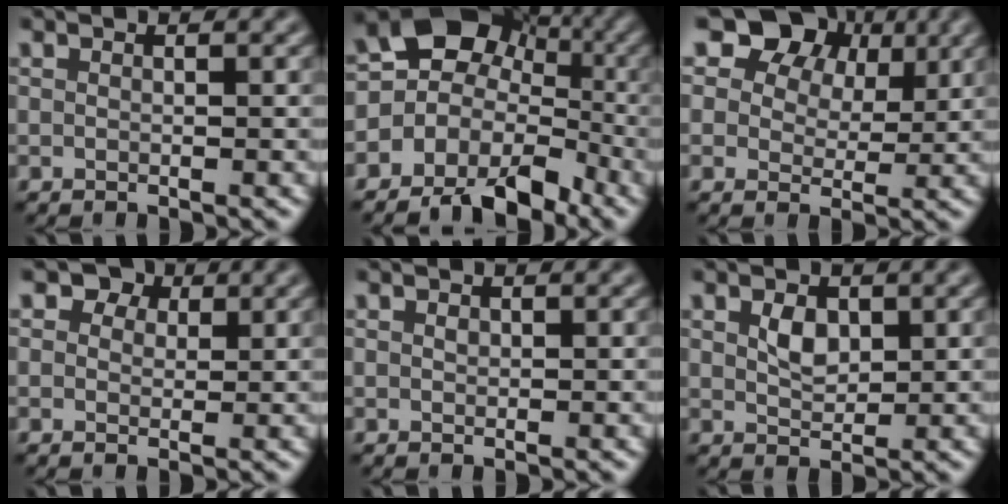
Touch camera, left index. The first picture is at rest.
{"total": 8.9, "force": [-2.1, 6.9, 5.2], "torque": [-0.035, 0.014, -0.047]}
{"total": 8.1, "force": [5.0, 5.3, 3.6], "torque": [-0.077, 0.012, 0.076]}
{"total": 3.2, "force": [1.9, 2.1, 1.3], "torque": [-0.023, 0.000, 0.011]}
{"total": 0.5, "force": [0.2, 0.4, 0.2], "torque": [-0.003, 0.000, 0.002]}
{"total": 2.2, "force": [0.8, 1.4, 1.5], "torque": [-0.032, 0.000, 0.015]}